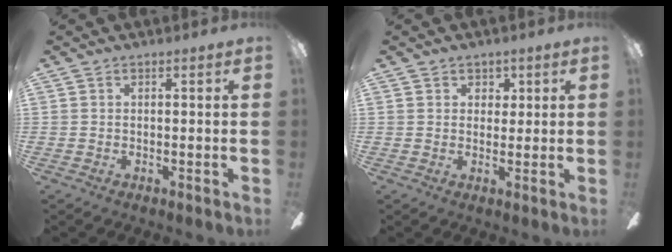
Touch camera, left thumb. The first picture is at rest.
{"total": 2.8, "force": [1.6, 2.3, 0.3], "torque": [0.003, 0.002, 0.025]}